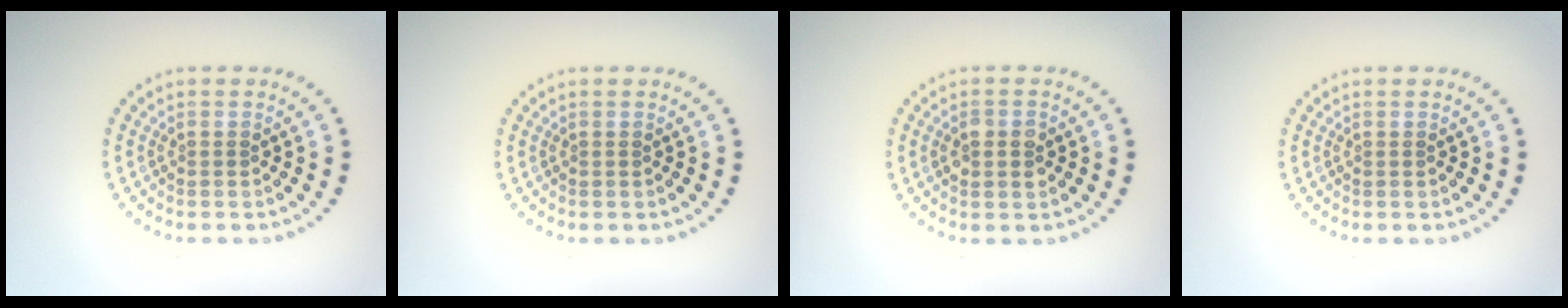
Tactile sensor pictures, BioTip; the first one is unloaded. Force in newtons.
{"total": 0.0}
{"total": 2.3, "press": 2.3, "slide": 0.2}
{"total": 0.0}